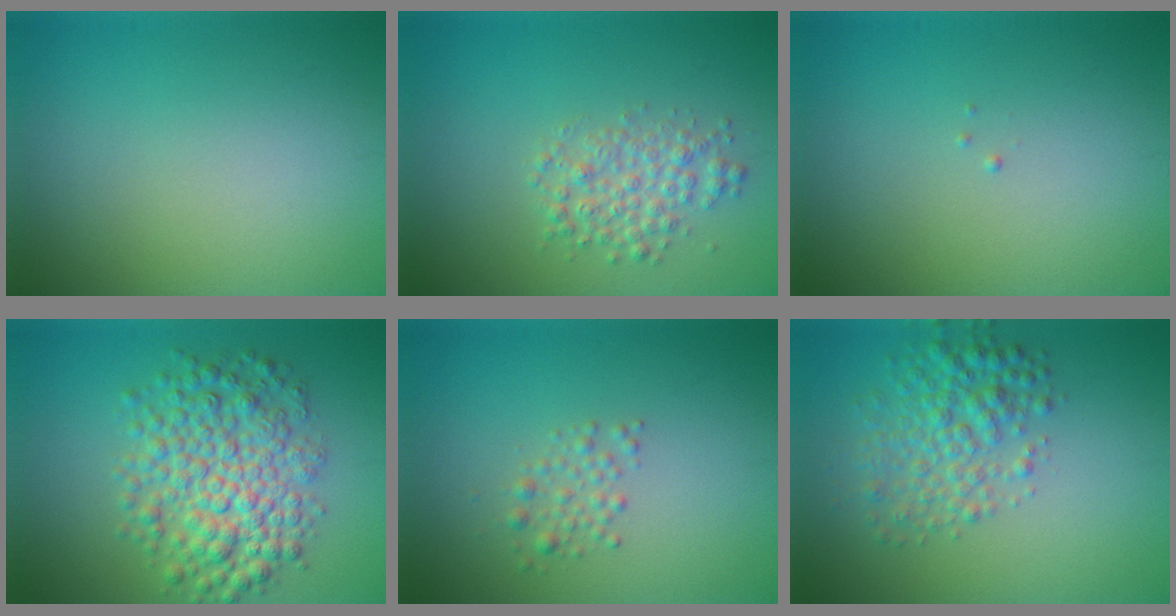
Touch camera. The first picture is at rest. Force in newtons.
{"total": 2.8, "press": 2.8, "slide": 0.1}
{"total": 0.0}
{"total": 6.8, "press": 6.8, "slide": 0.1}
{"total": 1.5, "press": 1.5, "slide": 0.0}
{"total": 4.2, "press": 4.2, "slide": 0.1}